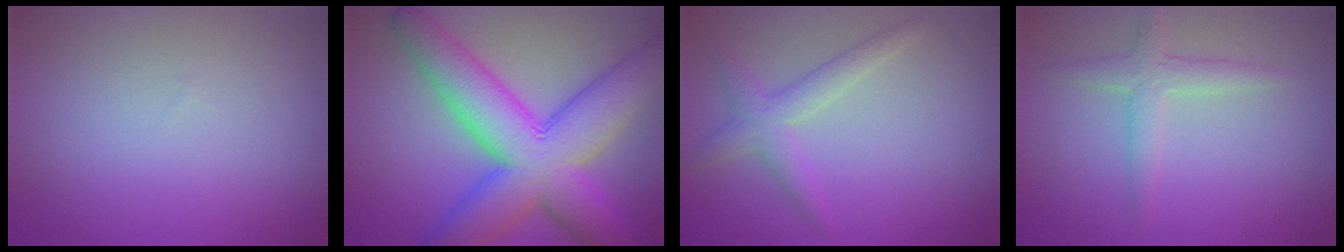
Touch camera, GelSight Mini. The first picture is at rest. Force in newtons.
{"total": 11.3, "press": 11.3, "slide": 0.2}
{"total": 2.5, "press": 2.5, "slide": 0.0}
{"total": 2.1, "press": 2.1, "slide": 0.1}